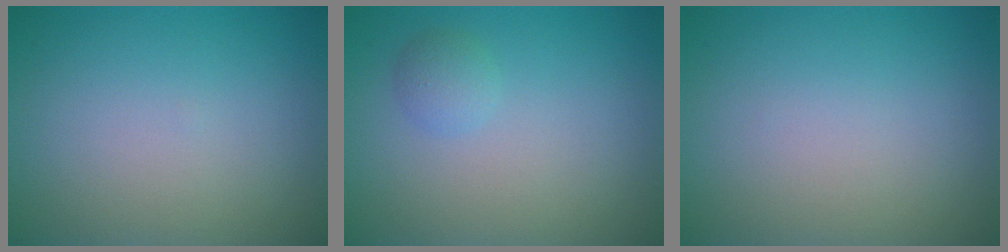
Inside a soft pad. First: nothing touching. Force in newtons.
{"total": 1.3, "press": 1.3, "slide": 0.1}
{"total": 0.0}